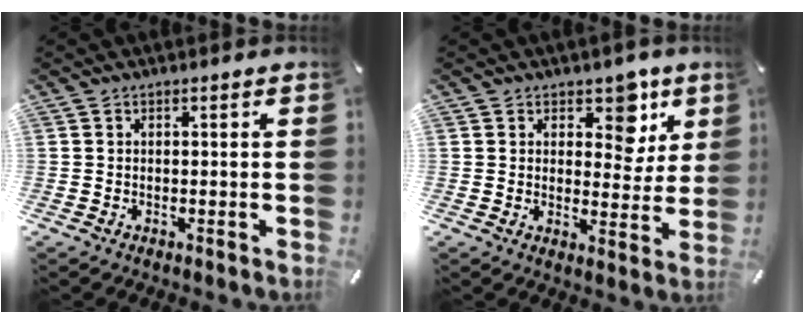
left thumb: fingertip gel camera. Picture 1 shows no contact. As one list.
[{"total": 8.5, "force": [4.8, 5.3, 4.6], "torque": [-0.031, -0.034, 0.073]}]